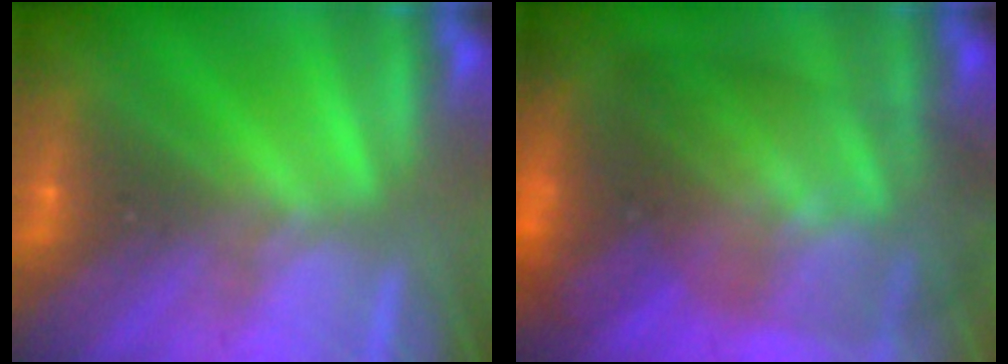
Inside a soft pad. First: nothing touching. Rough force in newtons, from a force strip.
{"total": 9.8}